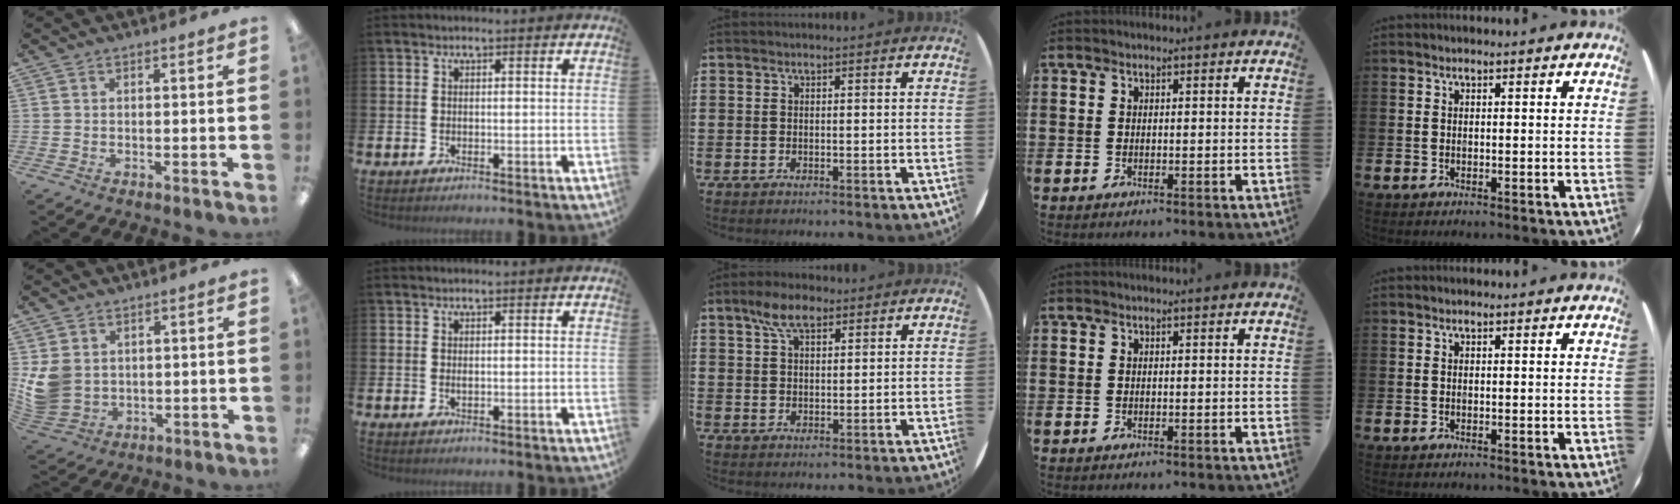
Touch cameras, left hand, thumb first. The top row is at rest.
{"thumb": {"total": 7.8, "force": [2.0, 6.6, 3.5], "torque": [-0.078, -0.003, 0.041]}, "index": {"total": 0.6, "force": [0.1, 0.2, 0.5], "torque": [-0.005, -0.001, 0.001]}, "middle": {"total": 5.6, "force": [3.7, 2.5, 3.3], "torque": [-0.057, 0.003, 0.064]}}